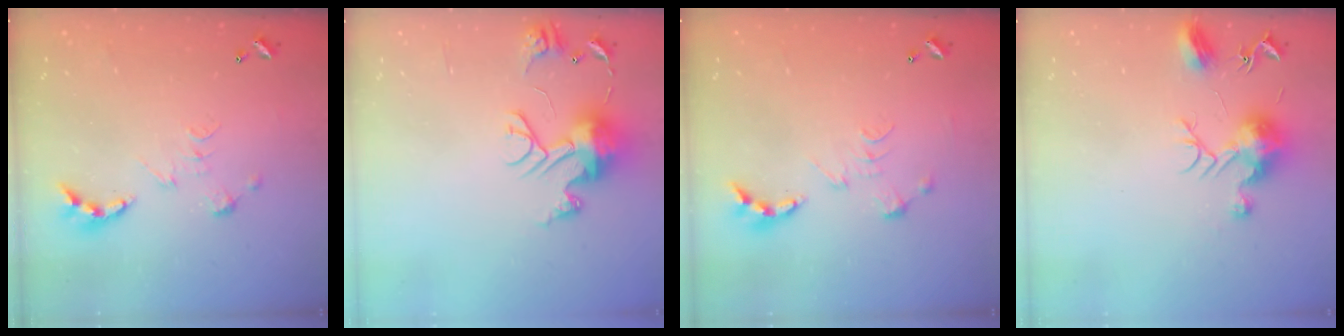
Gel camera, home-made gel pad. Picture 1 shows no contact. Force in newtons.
{"total": 12.0, "press": 11.9, "slide": 1.2}
{"total": 0.0}
{"total": 12.0, "press": 12.0, "slide": 0.5}